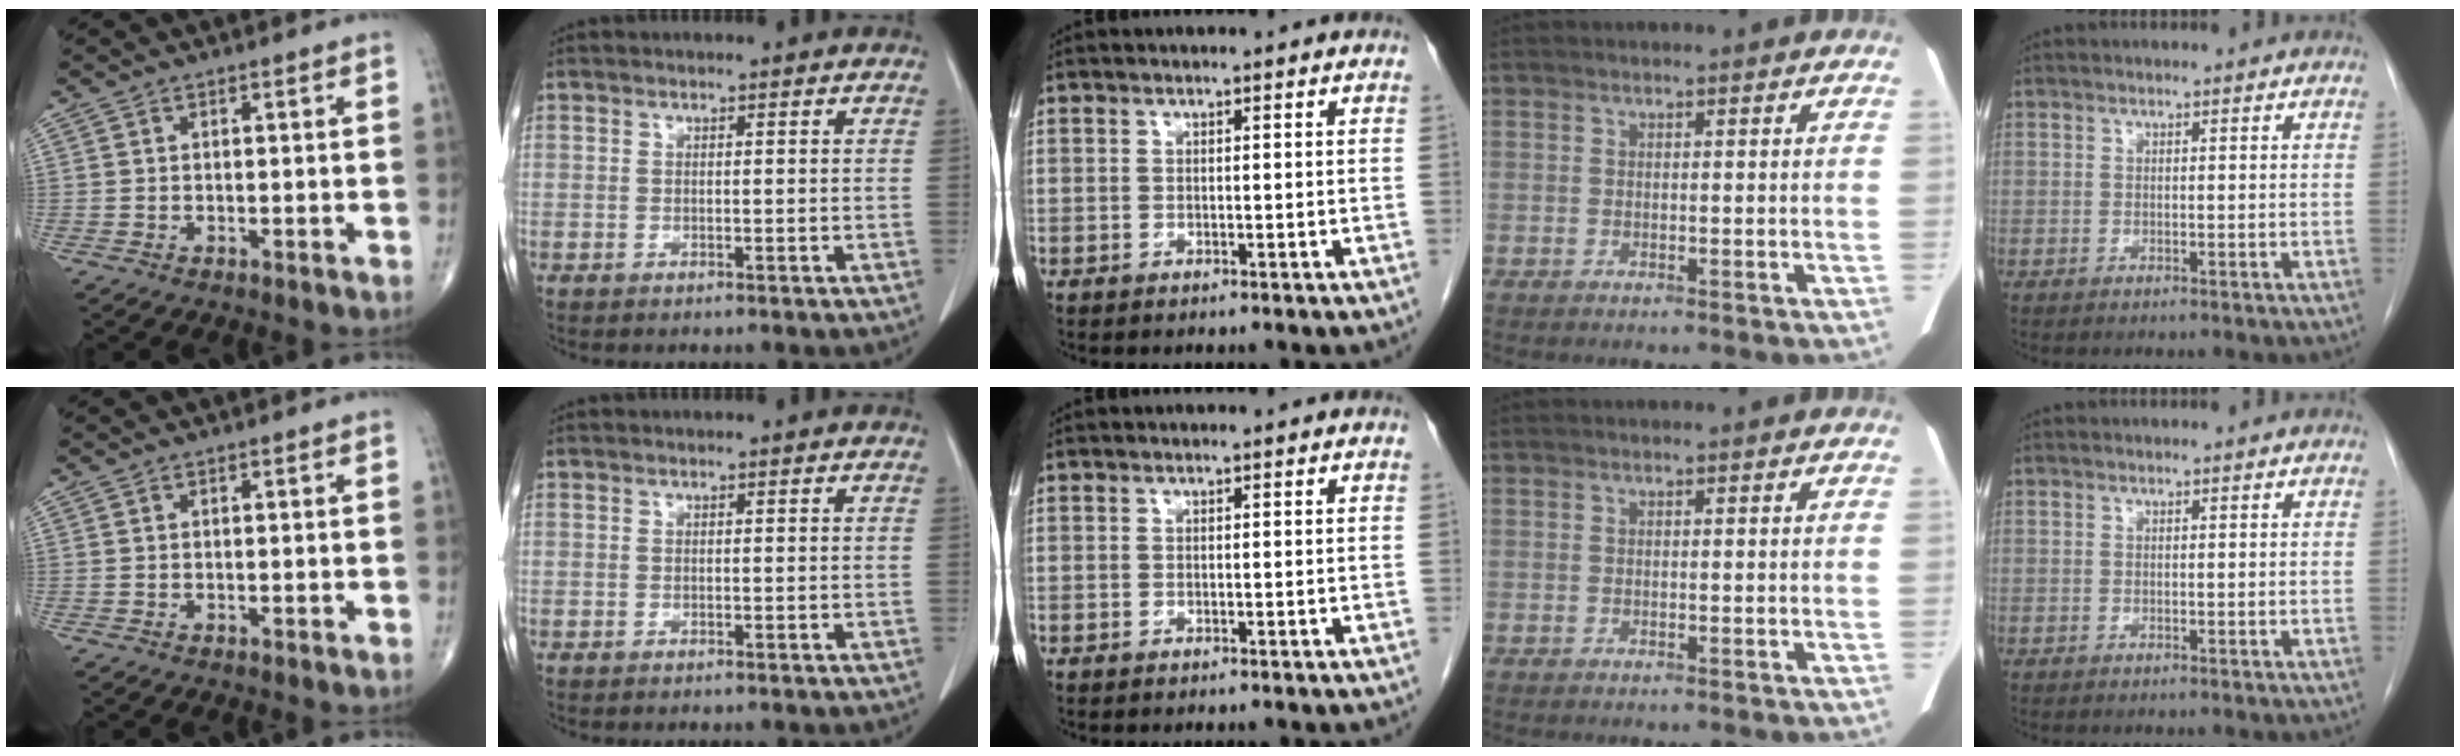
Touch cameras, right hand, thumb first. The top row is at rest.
{}